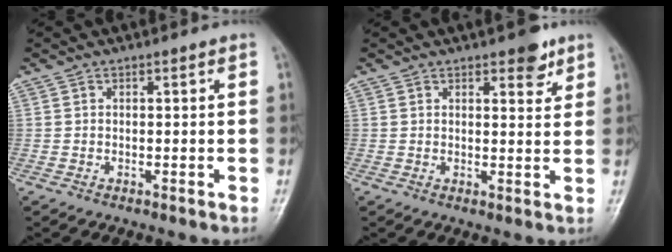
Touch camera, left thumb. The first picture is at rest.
{"total": 4.3, "force": [2.8, 1.8, 2.7], "torque": [-0.020, -0.015, 0.035]}